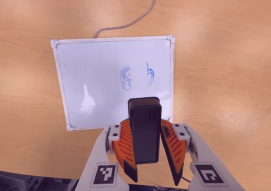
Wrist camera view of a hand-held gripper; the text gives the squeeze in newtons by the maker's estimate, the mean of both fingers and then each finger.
{"total": 8.1, "left": 9.2, "right": 7.0}